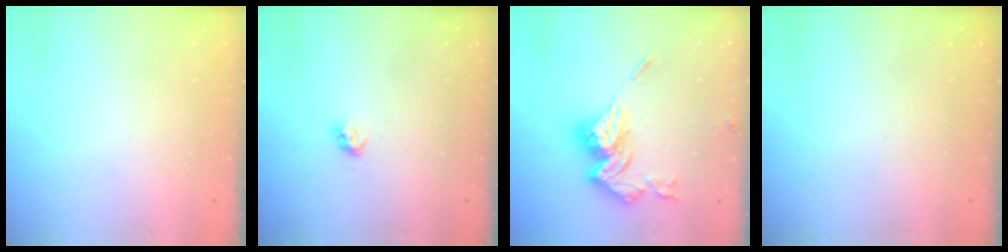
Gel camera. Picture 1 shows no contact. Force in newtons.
{"total": 2.8, "press": 2.8, "slide": 0.2}
{"total": 16.4, "press": 16.4, "slide": 1.7}
{"total": 0.0}